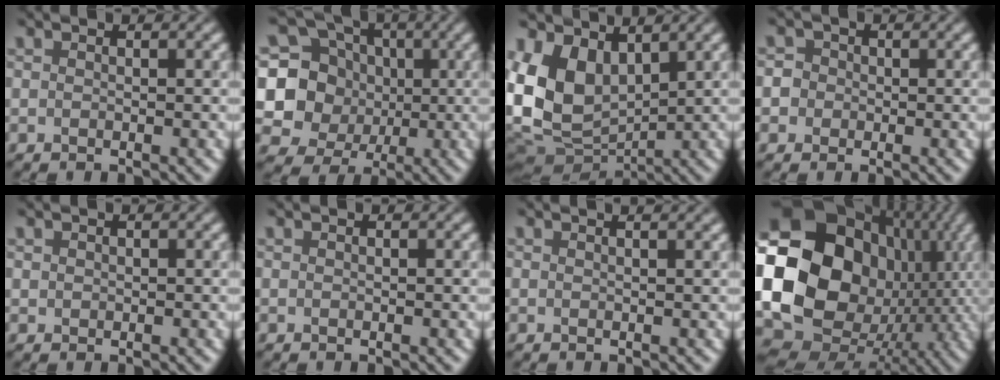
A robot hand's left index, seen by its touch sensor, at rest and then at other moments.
{"total": 9.0, "force": [0.2, 8.4, 3.1], "torque": [-0.086, 0.012, -0.019]}
{"total": 8.6, "force": [2.0, 5.8, 6.1], "torque": [-0.133, -0.011, 0.040]}
{"total": 3.4, "force": [-0.2, 3.3, 0.9], "torque": [0.014, 0.024, -0.031]}
{"total": 0.5, "force": [0.3, 0.4, 0.0], "torque": [0.001, 0.001, 0.005]}
{"total": 0.0}
{"total": 0.8, "force": [0.7, 0.1, 0.5], "torque": [-0.006, 0.001, 0.004]}
{"total": 20.8, "force": [-0.1, 16.8, 12.2], "torque": [-0.233, -0.009, -0.019]}